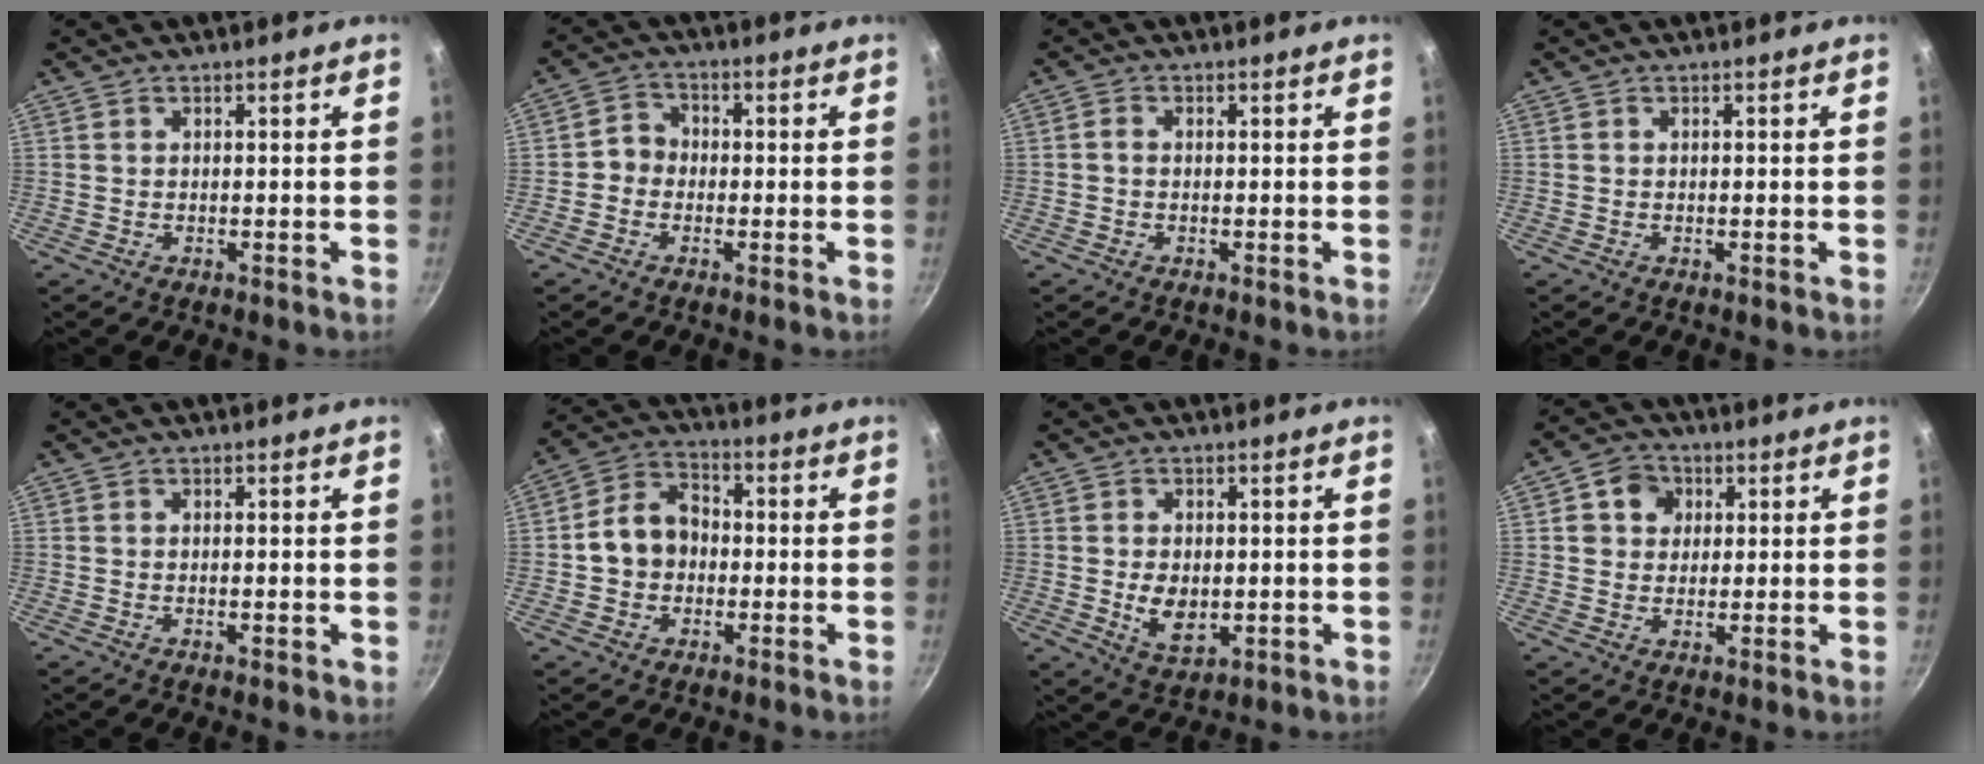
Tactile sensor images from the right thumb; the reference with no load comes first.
{"total": 3.9, "force": [-0.8, 3.5, 1.6], "torque": [-0.003, 0.015, -0.027]}
{"total": 1.2, "force": [-0.2, 0.9, 0.7], "torque": [-0.013, 0.006, -0.005]}
{"total": 0.0}
{"total": 0.9, "force": [-0.1, 0.3, 0.9], "torque": [-0.013, 0.000, -0.004]}
{"total": 9.4, "force": [-0.7, 7.5, 5.7], "torque": [-0.071, 0.028, -0.028]}
{"total": 6.3, "force": [-0.5, 4.1, 4.7], "torque": [-0.073, -0.009, 0.001]}
{"total": 6.6, "force": [2.0, 5.7, 2.6], "torque": [-0.012, 0.004, 0.024]}